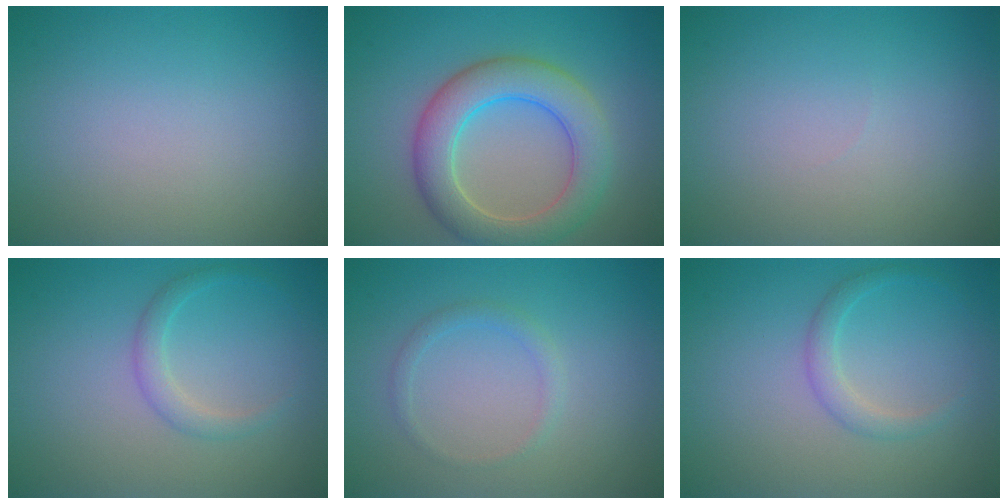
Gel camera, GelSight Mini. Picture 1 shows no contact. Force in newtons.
{"total": 6.4, "press": 6.4, "slide": 0.3}
{"total": 0.0}
{"total": 1.7, "press": 1.7, "slide": 0.1}
{"total": 1.2, "press": 1.2, "slide": 0.0}
{"total": 1.7, "press": 1.7, "slide": 0.1}